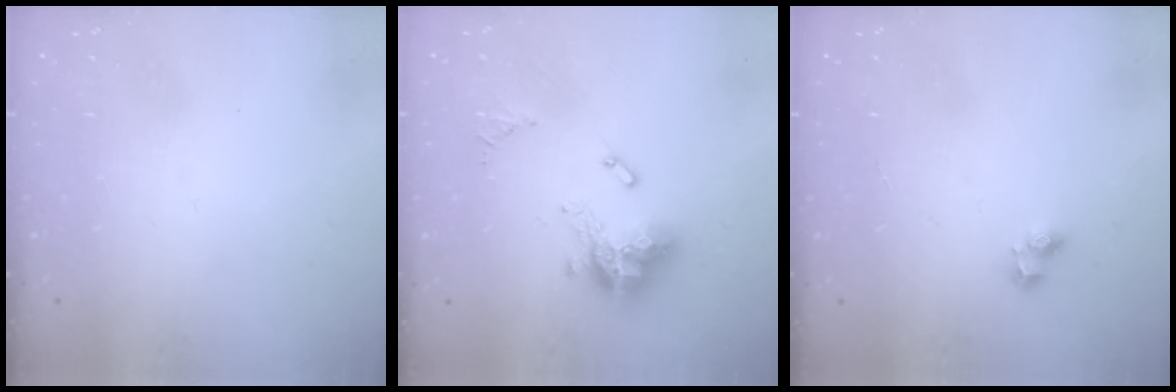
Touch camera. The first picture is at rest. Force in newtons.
{"total": 13.9, "press": 13.9, "slide": 1.2}
{"total": 4.6, "press": 4.3, "slide": 1.8}